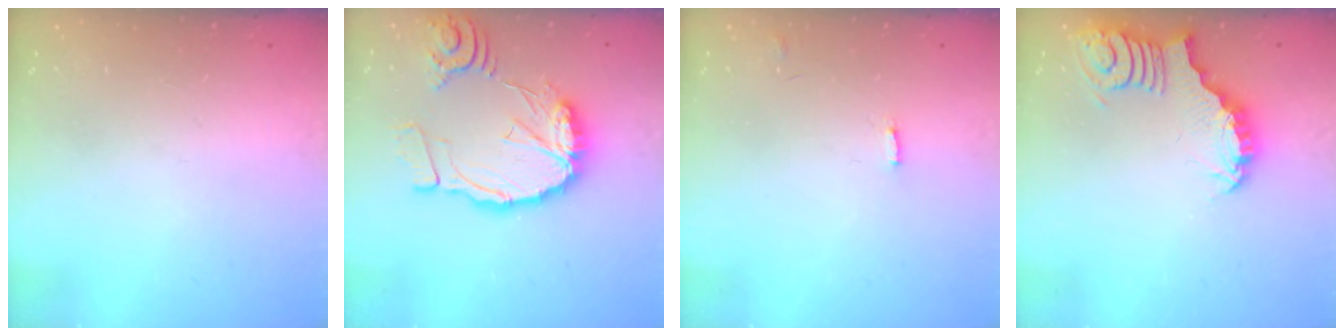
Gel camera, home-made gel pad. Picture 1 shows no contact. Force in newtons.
{"total": 16.8, "press": 16.7, "slide": 1.8}
{"total": 1.2, "press": 1.2, "slide": 0.1}
{"total": 3.6, "press": 3.5, "slide": 0.7}